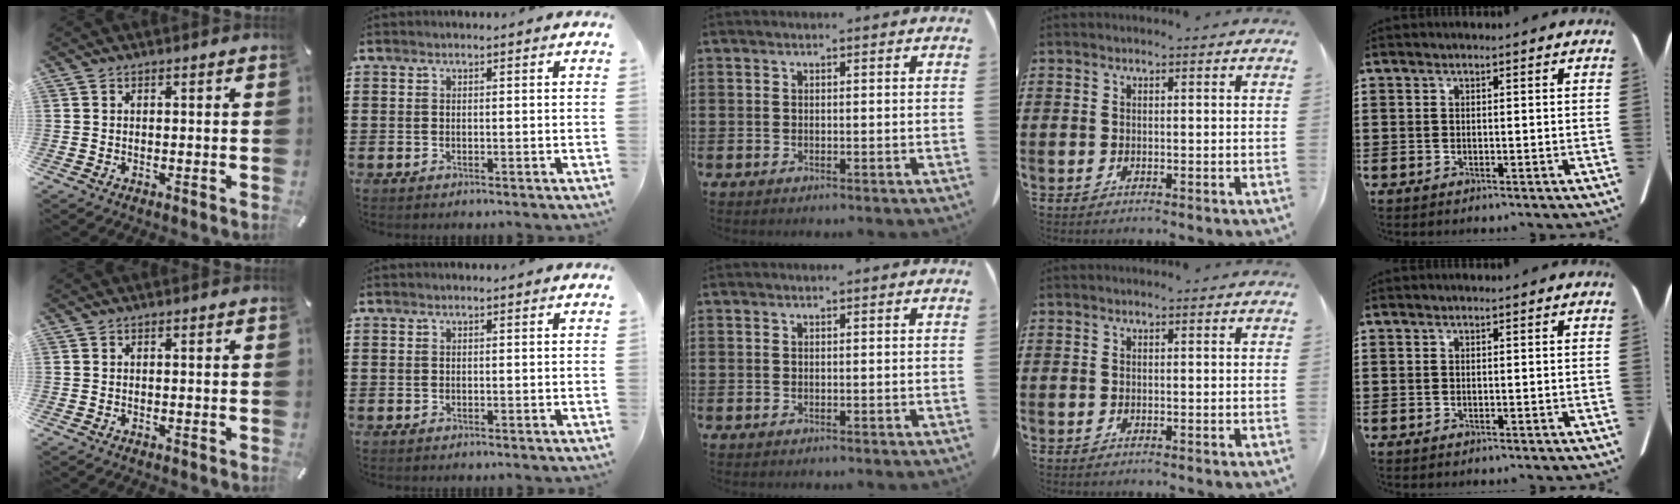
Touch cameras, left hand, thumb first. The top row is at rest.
{}